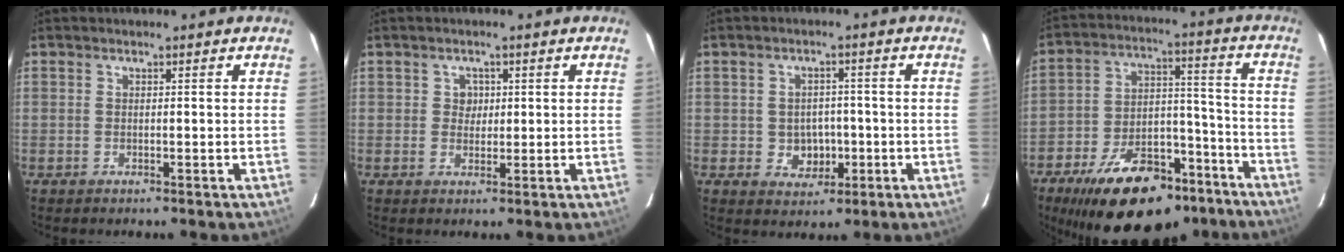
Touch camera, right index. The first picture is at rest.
{"total": 2.3, "force": [0.4, 2.2, 0.3], "torque": [-0.002, 0.009, 0.006]}
{"total": 5.2, "force": [-1.0, 4.6, 2.2], "torque": [-0.048, 0.011, 0.001]}
{"total": 23.3, "force": [-16.6, 11.2, 12.0], "torque": [-0.221, 0.027, -0.232]}